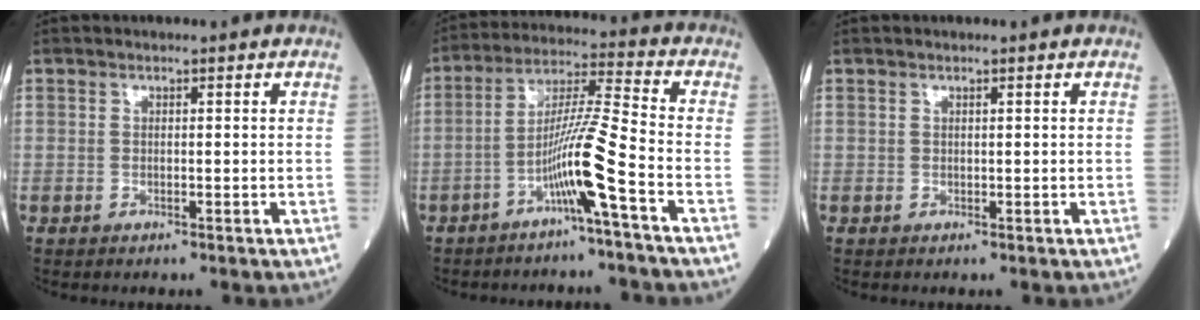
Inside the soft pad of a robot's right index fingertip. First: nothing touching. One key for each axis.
{"total": 9.3, "fx": -4.2, "fy": -1.4, "fz": 8.1, "tx": -0.156, "ty": 0.011, "tz": -0.081}
{"total": 0.0}